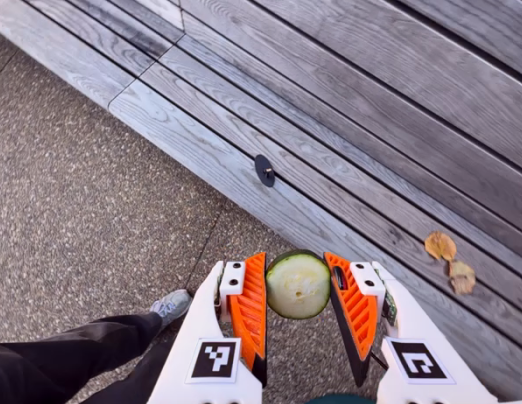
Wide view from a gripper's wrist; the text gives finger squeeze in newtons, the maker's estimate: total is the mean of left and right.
{"total": 11.4, "left": 11.6, "right": 11.2}